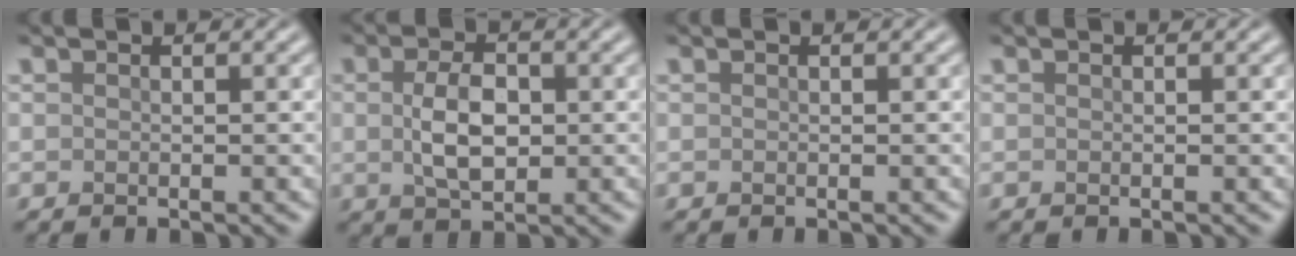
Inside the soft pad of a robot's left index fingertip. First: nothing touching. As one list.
[{"total": 4.4, "force": [0.1, 2.5, 3.6], "torque": [-0.077, 0.002, 0.004]}, {"total": 0.0}, {"total": 0.0}]